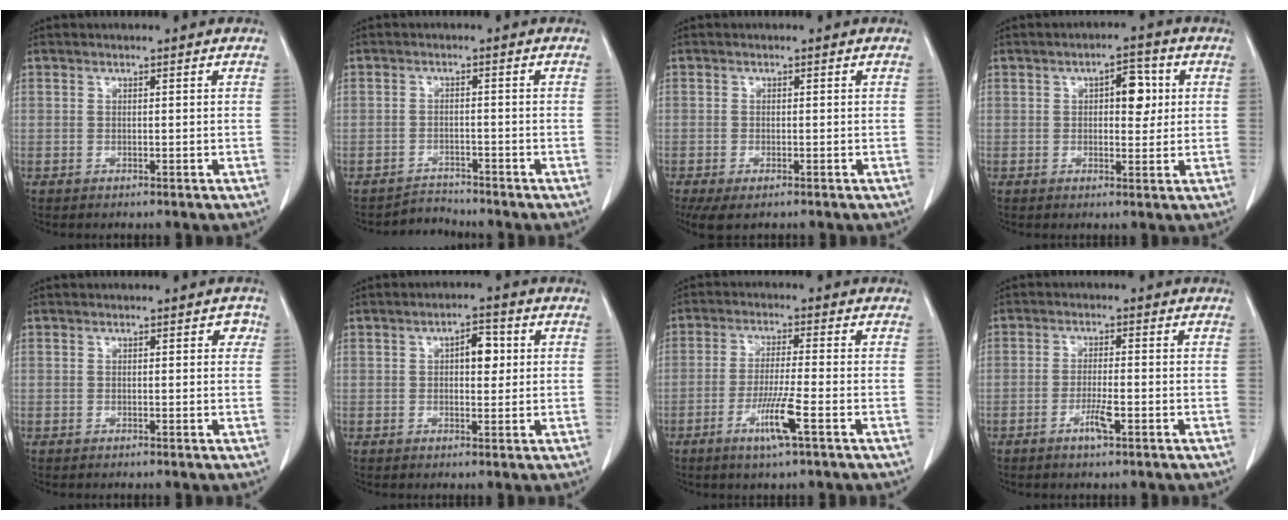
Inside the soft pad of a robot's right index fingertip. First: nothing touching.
{"total": 2.6, "force": [-2.2, 0.2, -1.3], "torque": [0.028, -0.006, -0.037]}
{"total": 4.0, "force": [-2.4, 1.6, 2.7], "torque": [-0.052, -0.012, -0.037]}
{"total": 5.1, "force": [1.1, 2.4, 4.3], "torque": [-0.059, 0.012, 0.015]}
{"total": 1.3, "force": [0.4, 0.8, 0.9], "torque": [-0.002, 0.006, 0.000]}
{"total": 4.1, "force": [0.9, 1.9, 3.6], "torque": [-0.053, 0.010, 0.012]}
{"total": 6.6, "force": [-3.0, -0.4, 5.9], "torque": [-0.113, -0.015, -0.058]}
{"total": 3.4, "force": [-1.6, 0.3, 3.0], "torque": [-0.058, -0.002, -0.030]}